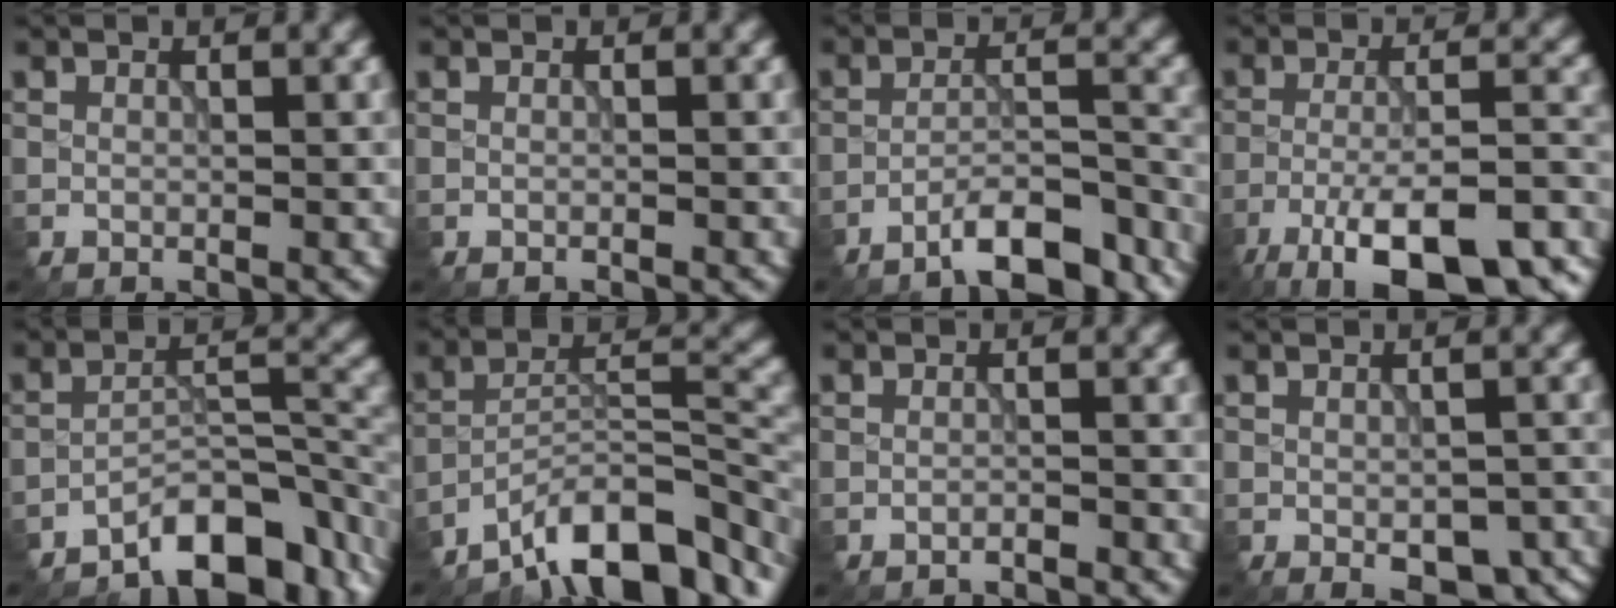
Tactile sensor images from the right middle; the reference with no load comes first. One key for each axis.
{"total": 0.0}
{"total": 7.7, "fx": -6.4, "fy": 1.7, "fz": 3.9, "tx": -0.058, "ty": 0.012, "tz": -0.102}
{"total": 13.3, "fx": -9.4, "fy": 3.9, "fz": 8.6, "tx": -0.153, "ty": -0.014, "tz": -0.145}
{"total": 8.0, "fx": -6.0, "fy": 2.7, "fz": 4.6, "tx": -0.057, "ty": 0.004, "tz": -0.101}
{"total": 10.6, "fx": -8.0, "fy": 3.2, "fz": 6.1, "tx": -0.092, "ty": 0.010, "tz": -0.152}
{"total": 1.6, "fx": -1.6, "fy": 0.1, "fz": 0.1, "tx": 0.006, "ty": 0.000, "tz": -0.030}
{"total": 5.6, "fx": -2.9, "fy": 2.8, "fz": 3.8, "tx": -0.049, "ty": -0.018, "tz": -0.026}